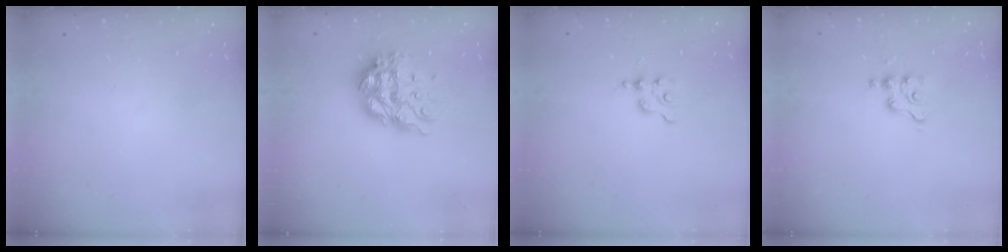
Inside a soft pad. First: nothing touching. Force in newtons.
{"total": 11.4, "press": 11.3, "slide": 0.9}
{"total": 2.5, "press": 2.5, "slide": 0.3}
{"total": 2.3, "press": 2.2, "slide": 0.3}